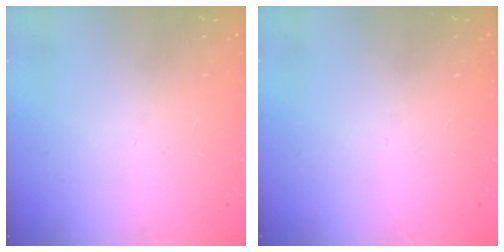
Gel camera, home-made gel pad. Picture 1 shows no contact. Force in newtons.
{"total": 0.0}